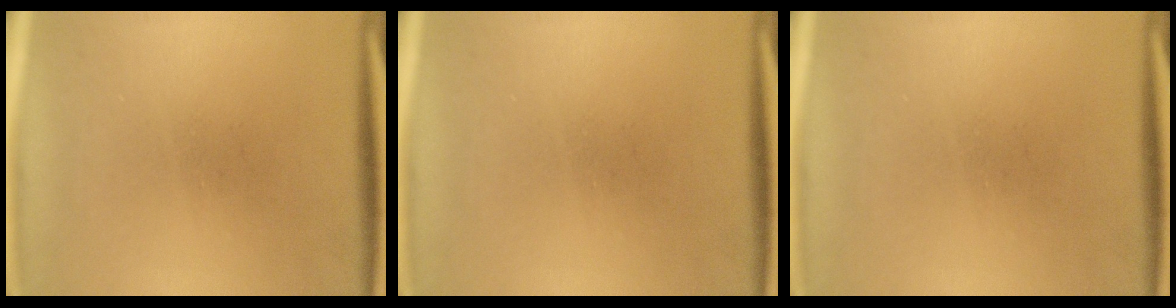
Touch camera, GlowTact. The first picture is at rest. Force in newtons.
{"total": 0.0}
{"total": 0.0}